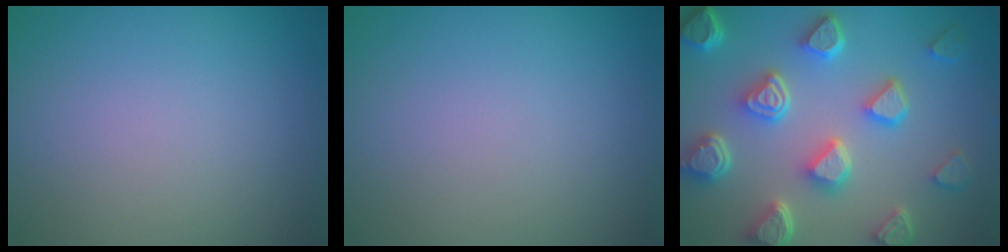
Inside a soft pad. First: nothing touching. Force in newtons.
{"total": 0.0}
{"total": 7.7, "press": 5.9, "slide": 4.9}